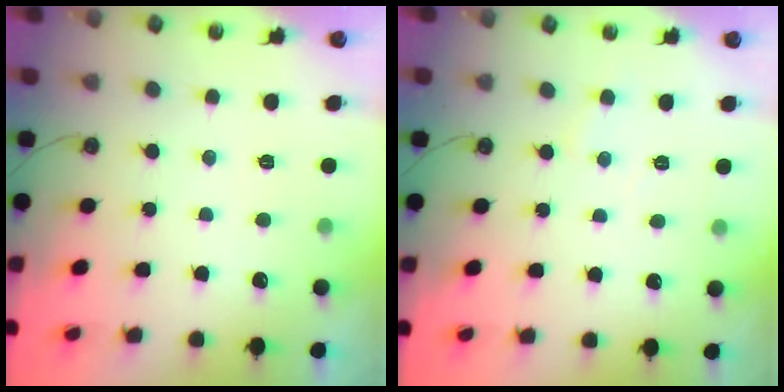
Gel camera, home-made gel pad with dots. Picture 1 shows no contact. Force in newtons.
{"total": 3.9, "press": 3.9, "slide": 0.6}